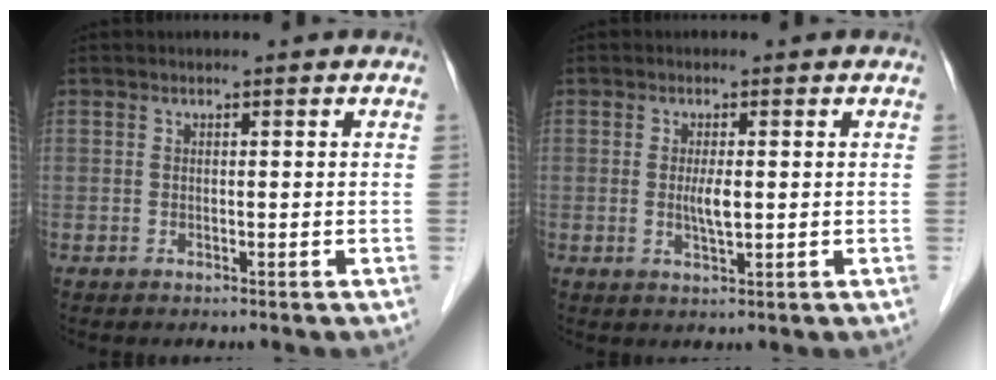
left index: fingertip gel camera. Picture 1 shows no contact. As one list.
[{"total": 2.6, "force": [0.1, 0.4, 2.5], "torque": [-0.052, -0.004, 0.004]}]